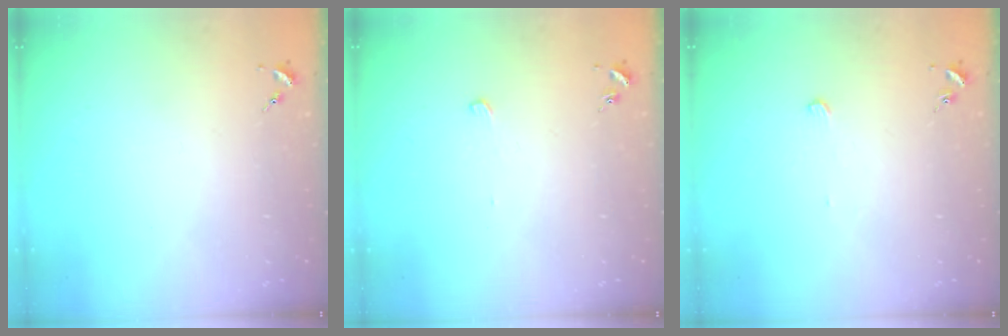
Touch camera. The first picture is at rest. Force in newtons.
{"total": 2.8, "press": 2.8, "slide": 0.1}
{"total": 2.2, "press": 2.2, "slide": 0.2}